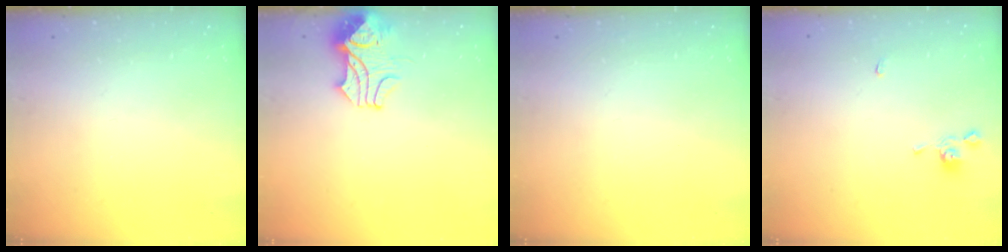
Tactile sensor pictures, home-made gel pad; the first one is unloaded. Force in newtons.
{"total": 2.5, "press": 2.3, "slide": 1.0}
{"total": 0.0}
{"total": 1.2, "press": 1.1, "slide": 0.5}